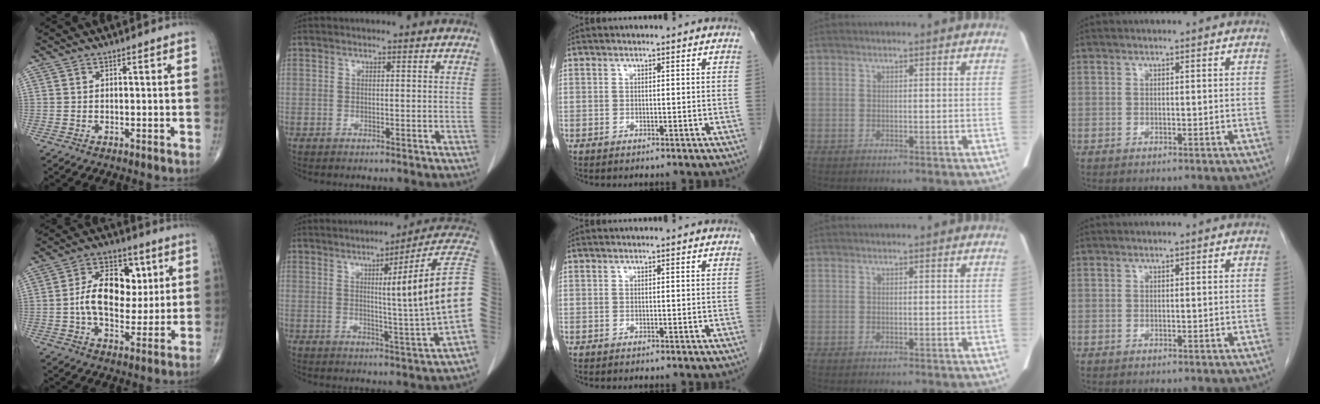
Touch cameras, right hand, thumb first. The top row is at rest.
{"thumb": {"total": 14.7, "force": [1.7, 9.4, 11.2], "torque": [-0.145, 0.010, 0.024]}, "index": {"total": 14.7, "force": [1.6, -2.5, 14.4], "torque": [-0.176, 0.003, 0.016]}}